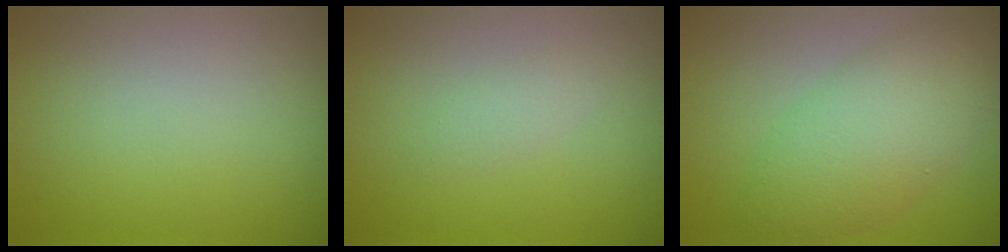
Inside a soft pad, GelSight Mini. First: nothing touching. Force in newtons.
{"total": 1.1, "press": 1.1, "slide": 0.0}
{"total": 6.2, "press": 6.2, "slide": 0.1}